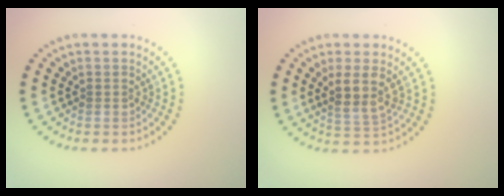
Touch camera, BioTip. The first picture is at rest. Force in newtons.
{"total": 2.9, "press": 2.4, "slide": 1.5}